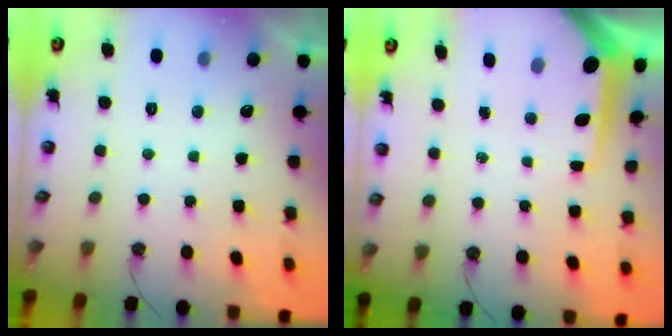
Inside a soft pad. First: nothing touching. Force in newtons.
{"total": 8.9, "press": 8.9, "slide": 0.9}